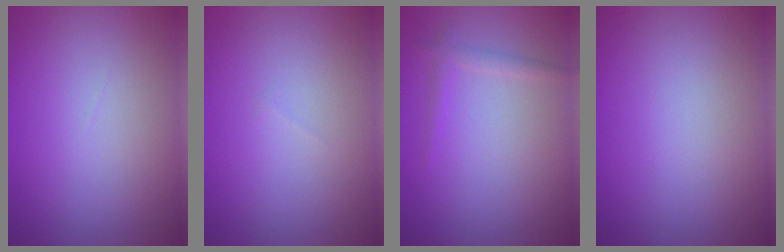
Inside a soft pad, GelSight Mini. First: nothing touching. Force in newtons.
{"total": 0.0}
{"total": 1.2, "press": 1.2, "slide": 0.0}
{"total": 0.0}